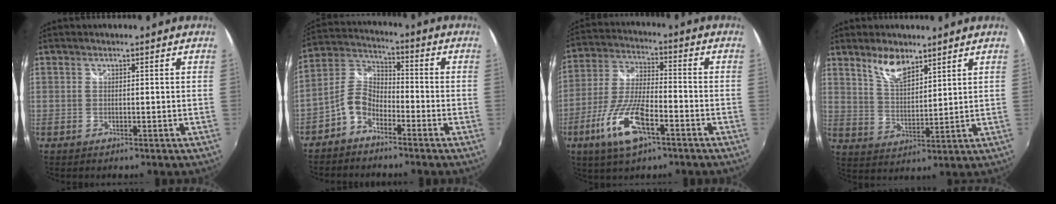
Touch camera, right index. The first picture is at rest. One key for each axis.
{"total": 6.9, "fx": -4.3, "fy": 3.8, "fz": 3.7, "tx": -0.087, "ty": 0.022, "tz": -0.091}
{"total": 13.4, "fx": -6.7, "fy": 4.1, "fz": 10.9, "tx": -0.236, "ty": -0.014, "tz": -0.128}
{"total": 7.2, "fx": 5.2, "fy": 2.8, "fz": 4.2, "tx": -0.074, "ty": 0.004, "tz": 0.101}